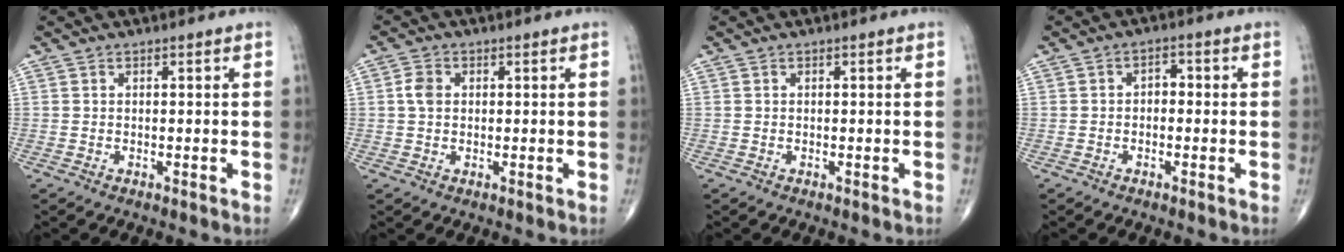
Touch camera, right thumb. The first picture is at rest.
{"total": 2.8, "force": [0.4, 2.1, 1.8], "torque": [-0.035, 0.004, 0.004]}
{"total": 0.0}
{"total": 2.4, "force": [-0.3, 1.6, 1.7], "torque": [-0.011, 0.010, -0.013]}